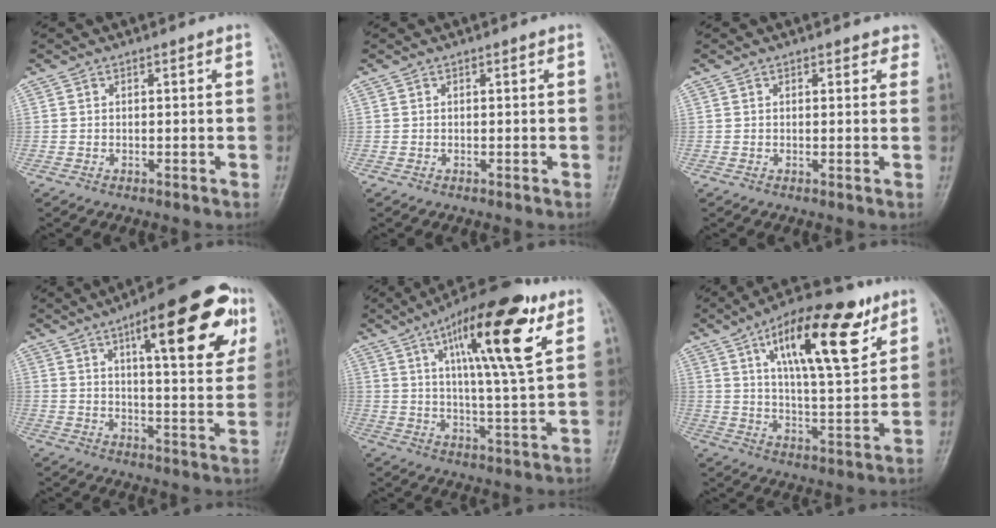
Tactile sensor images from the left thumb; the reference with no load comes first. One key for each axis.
{"total": 0.0}
{"total": 2.0, "fx": 1.4, "fy": 1.2, "fz": 0.6, "tx": 0.021, "ty": -0.003, "tz": 0.008}
{"total": 21.0, "fx": 9.6, "fy": 6.2, "fz": 17.7, "tx": -0.206, "ty": -0.017, "tz": 0.129}
{"total": 18.6, "fx": 8.5, "fy": 4.2, "fz": 16.0, "tx": -0.237, "ty": -0.028, "tz": 0.133}
{"total": 20.0, "fx": 10.0, "fy": 6.9, "fz": 15.9, "tx": -0.219, "ty": -0.033, "tz": 0.162}